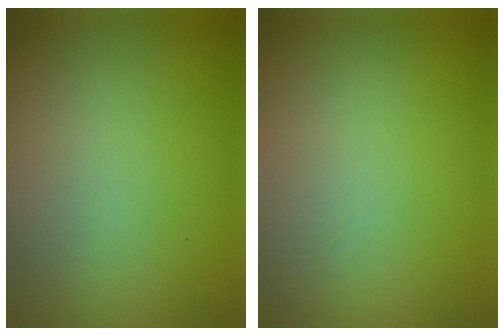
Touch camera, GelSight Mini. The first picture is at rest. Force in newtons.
{"total": 0.7, "press": 0.7, "slide": 0.1}